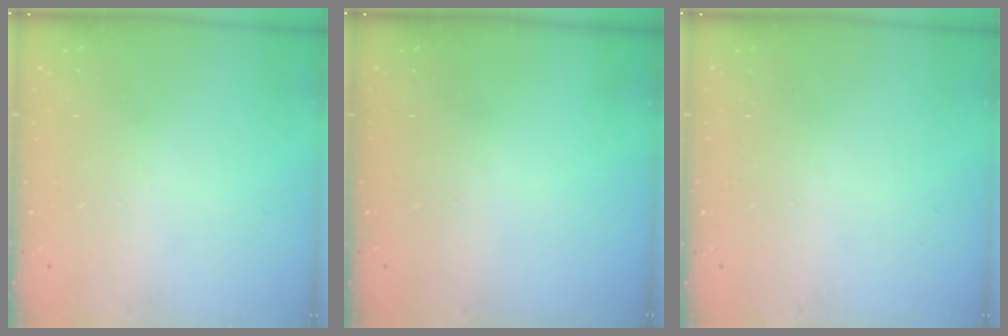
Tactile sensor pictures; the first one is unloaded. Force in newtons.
{"total": 0.0}
{"total": 0.0}